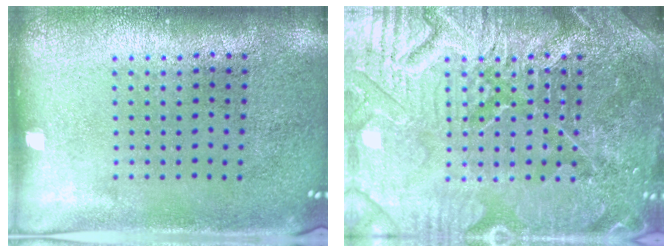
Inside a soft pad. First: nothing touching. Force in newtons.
{"total": 5.6, "press": 5.6, "slide": 0.6}